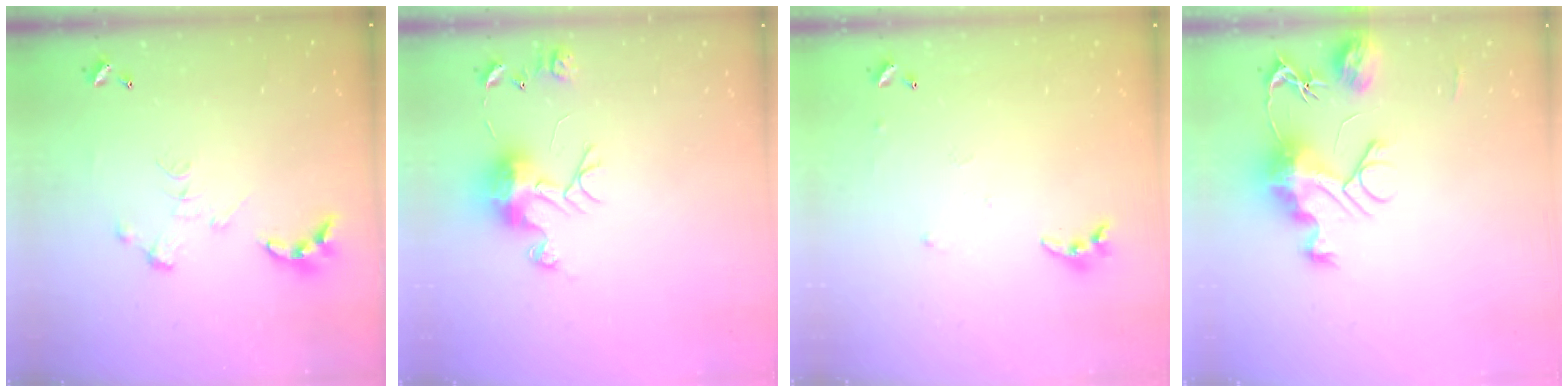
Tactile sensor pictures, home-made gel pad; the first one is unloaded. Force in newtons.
{"total": 11.6, "press": 11.6, "slide": 1.1}
{"total": 5.7, "press": 5.6, "slide": 0.6}
{"total": 11.5, "press": 11.5, "slide": 1.2}